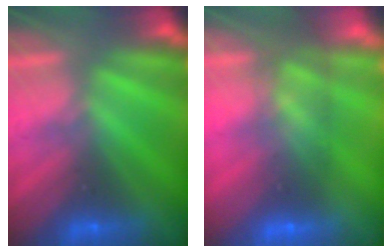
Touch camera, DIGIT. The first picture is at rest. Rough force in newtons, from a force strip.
{"total": 7.7}